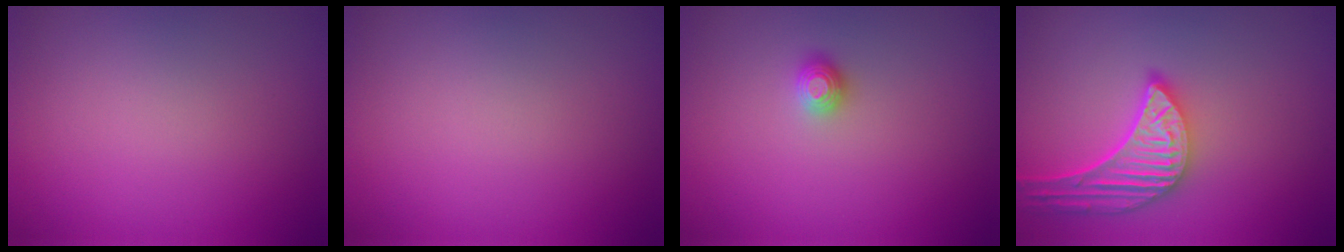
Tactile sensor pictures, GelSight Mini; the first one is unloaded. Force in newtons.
{"total": 0.0}
{"total": 1.1, "press": 1.1, "slide": 0.4}
{"total": 5.2, "press": 4.2, "slide": 3.0}